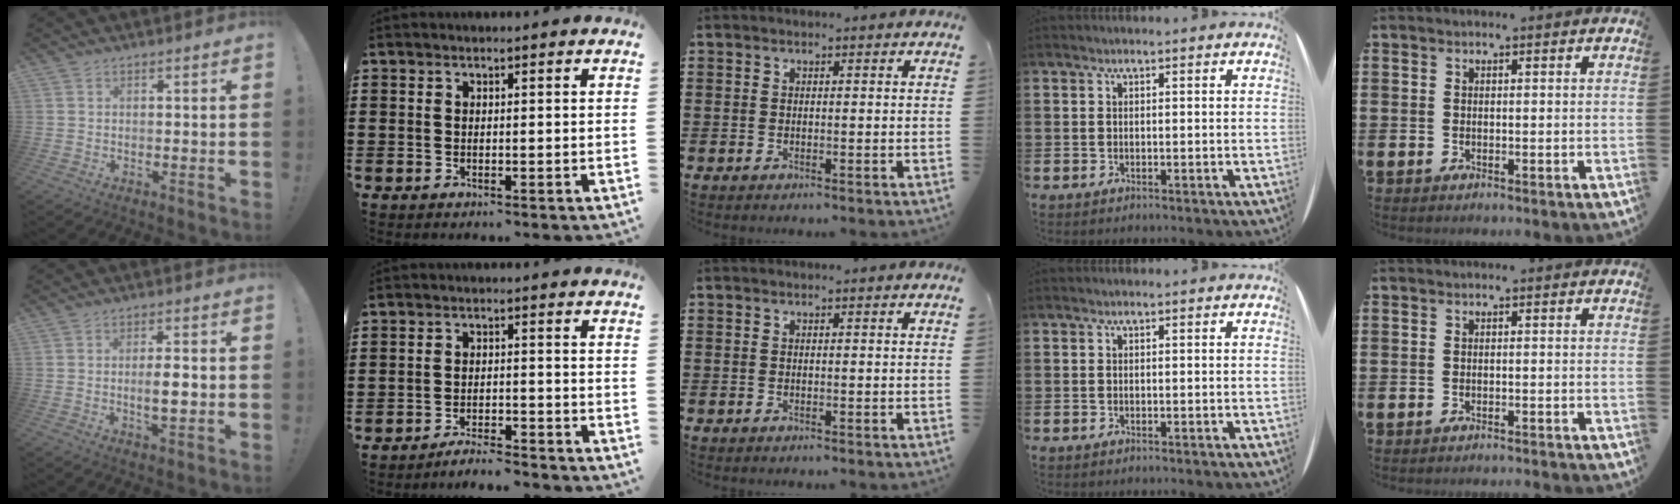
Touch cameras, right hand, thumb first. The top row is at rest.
{"thumb": {"total": 5.3, "force": [-0.7, 1.5, 5.1], "torque": [-0.082, -0.003, -0.018]}, "index": {"total": 3.3, "force": [-3.3, 0.0, 0.4], "torque": [-0.010, 0.002, -0.068]}, "little": {"total": 0.7, "force": [-0.7, -0.2, -0.1], "torque": [0.001, -0.001, -0.014]}}